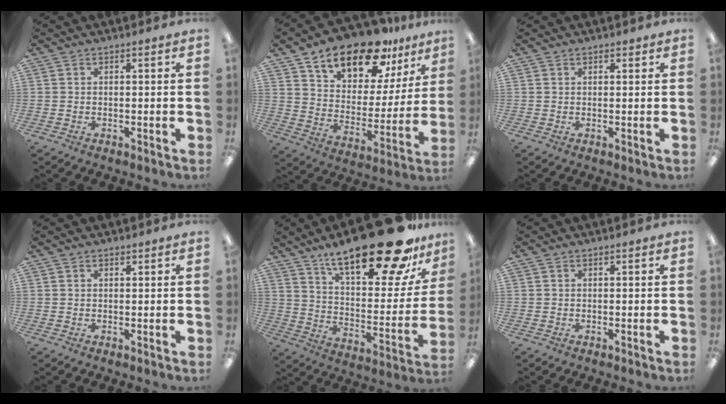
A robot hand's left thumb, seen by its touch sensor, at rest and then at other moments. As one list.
[{"total": 17.2, "force": [13.0, 7.9, 8.0], "torque": [-0.134, -0.083, 0.229]}, {"total": 0.6, "force": [0.5, 0.3, 0.1], "torque": [-0.004, 0.001, 0.009]}, {"total": 0.5, "force": [0.5, 0.2, 0.1], "torque": [0.005, -0.002, 0.007]}, {"total": 27.9, "force": [19.4, 9.4, 17.6], "torque": [-0.258, -0.128, 0.318]}, {"total": 0.0}]